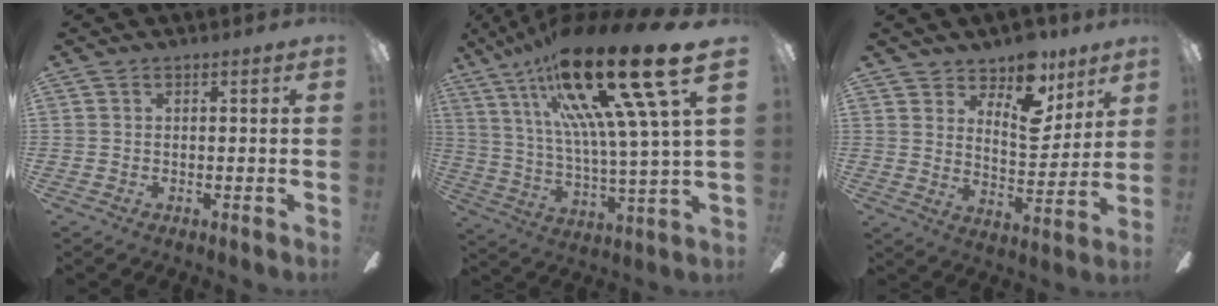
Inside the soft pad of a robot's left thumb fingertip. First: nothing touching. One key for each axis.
{"total": 29.4, "fx": 16.4, "fy": 5.3, "fz": 23.9, "tx": -0.440, "ty": -0.102, "tz": 0.249}
{"total": 12.2, "fx": 8.9, "fy": 6.3, "fz": 5.5, "tx": -0.076, "ty": -0.062, "tz": 0.161}